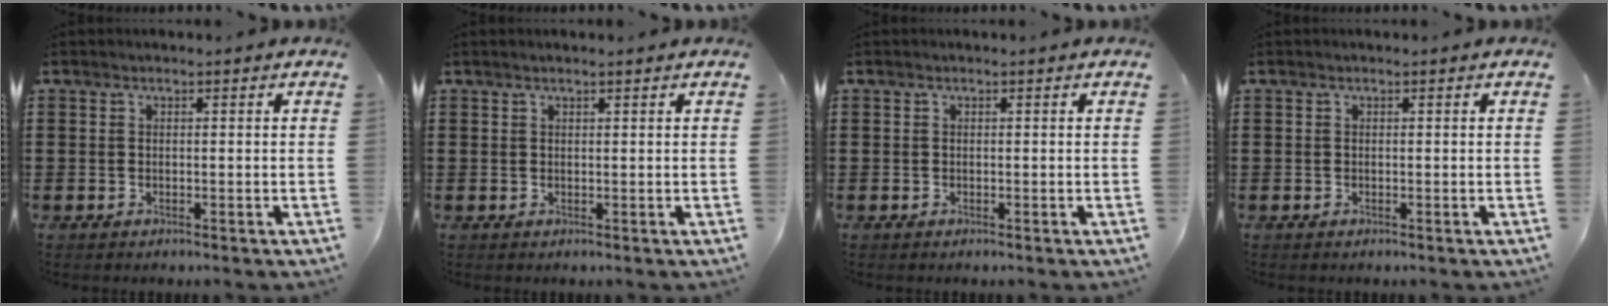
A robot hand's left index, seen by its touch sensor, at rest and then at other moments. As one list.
[{"total": 0.6, "force": [0.4, 0.0, 0.5], "torque": [-0.009, 0.000, 0.008]}, {"total": 0.0}, {"total": 0.0}]